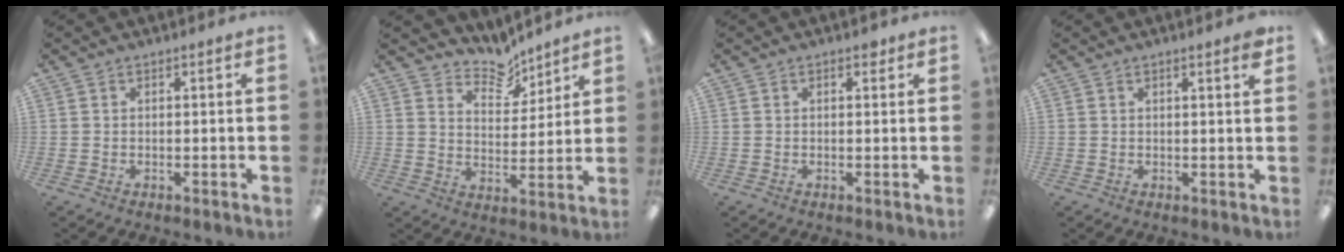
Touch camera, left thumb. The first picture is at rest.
{"total": 8.2, "force": [7.4, 3.2, 1.2], "torque": [-0.015, -0.059, 0.135]}
{"total": 1.3, "force": [0.9, 0.6, 0.7], "torque": [0.000, -0.005, 0.012]}
{"total": 2.2, "force": [1.6, -0.1, 1.4], "torque": [-0.023, -0.005, 0.027]}